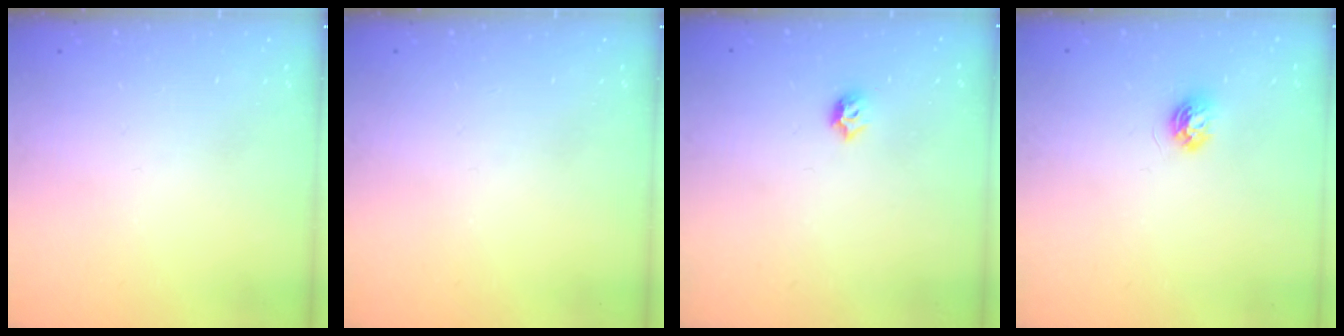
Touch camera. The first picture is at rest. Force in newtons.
{"total": 0.0}
{"total": 4.0, "press": 3.9, "slide": 0.8}
{"total": 4.8, "press": 4.8, "slide": 0.6}